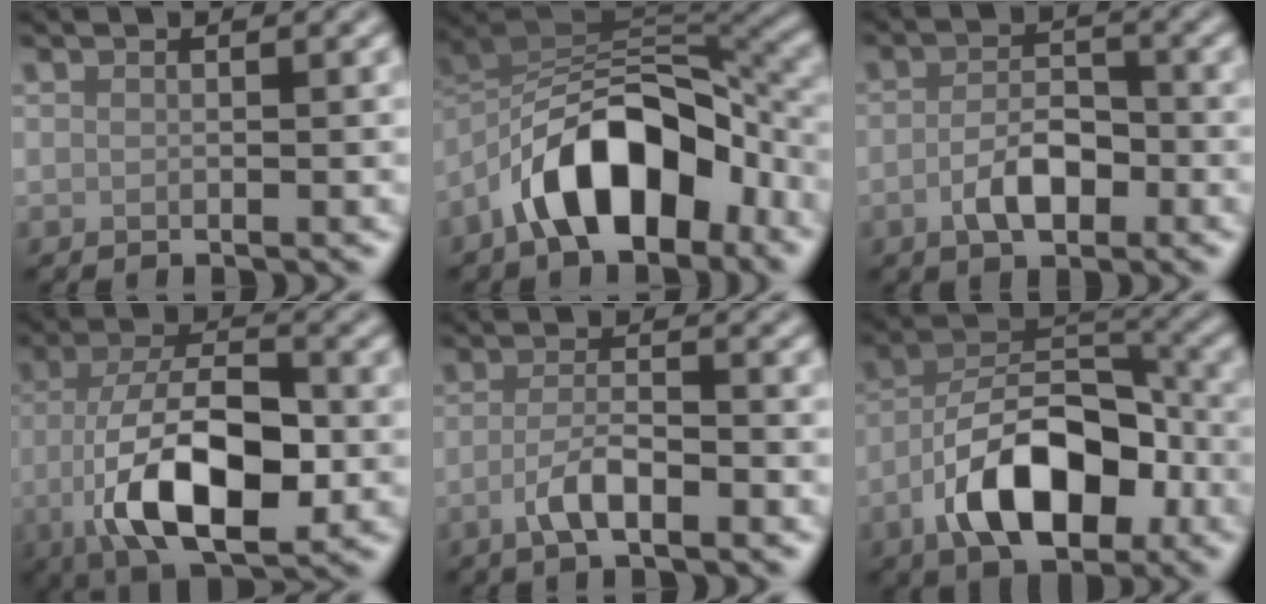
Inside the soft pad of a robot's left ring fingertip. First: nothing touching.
{"total": 10.2, "force": [-5.7, 4.9, 6.9], "torque": [-0.097, 0.020, -0.108]}
{"total": 3.7, "force": [-1.4, 1.9, 2.8], "torque": [-0.053, 0.003, -0.029]}
{"total": 11.0, "force": [-3.5, 5.0, 9.2], "torque": [-0.171, -0.006, -0.064]}
{"total": 3.3, "force": [-1.6, 1.0, 2.7], "torque": [-0.056, 0.003, -0.034]}
{"total": 10.1, "force": [-4.6, 5.1, 7.4], "torque": [-0.124, 0.013, -0.088]}